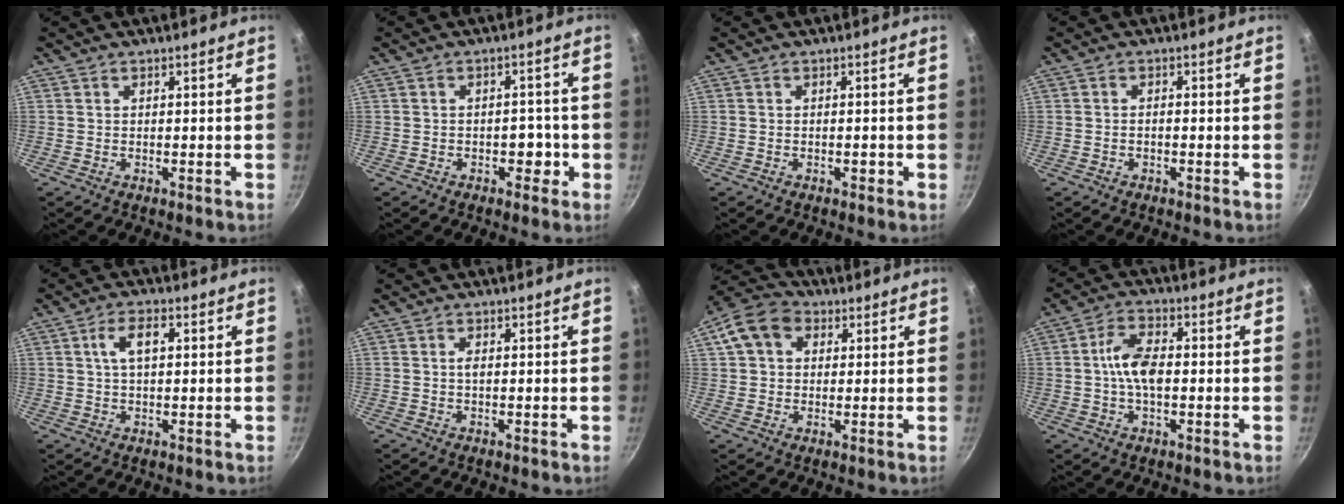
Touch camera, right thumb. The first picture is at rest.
{"total": 5.0, "force": [-2.2, 3.1, 3.3], "torque": [-0.006, 0.030, -0.030]}
{"total": 0.8, "force": [-0.4, 0.5, 0.5], "torque": [-0.006, 0.005, -0.005]}
{"total": 1.1, "force": [-0.5, 0.6, 0.8], "torque": [-0.017, 0.011, -0.011]}
{"total": 5.0, "force": [1.2, 2.5, 4.2], "torque": [-0.069, 0.011, 0.020]}
{"total": 1.0, "force": [0.2, 0.5, 0.9], "torque": [-0.017, 0.002, 0.001]}
{"total": 9.7, "force": [3.0, 7.5, 5.4], "torque": [-0.079, 0.018, 0.035]}
{"total": 7.8, "force": [-0.1, 4.1, 6.6], "torque": [-0.120, 0.019, -0.011]}